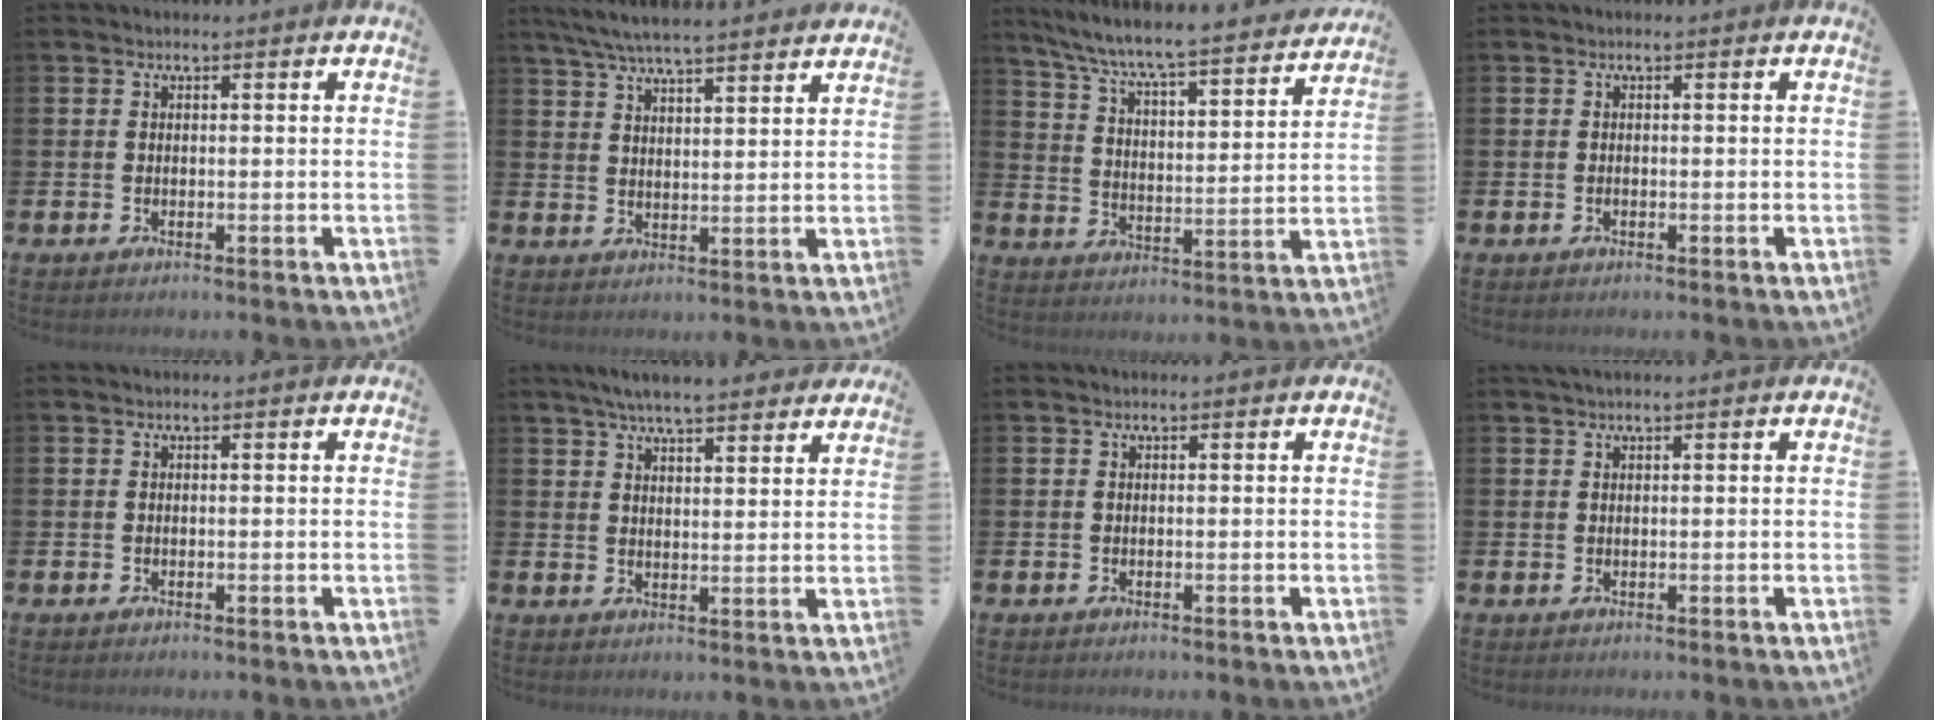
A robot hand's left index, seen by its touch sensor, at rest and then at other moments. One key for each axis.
{"total": 6.4, "fx": 6.1, "fy": 0.4, "fz": 1.9, "tx": -0.059, "ty": -0.025, "tz": 0.112}
{"total": 7.4, "fx": 7.0, "fy": 0.3, "fz": 2.6, "tx": -0.084, "ty": -0.060, "tz": 0.115}
{"total": 0.0}
{"total": 0.0}
{"total": 6.1, "fx": 5.6, "fy": 0.7, "fz": 2.1, "tx": -0.052, "ty": -0.019, "tz": 0.101}
{"total": 0.0}
{"total": 0.9, "fx": 0.8, "fy": 0.0, "fz": 0.6, "tx": -0.008, "ty": 0.001, "tz": 0.013}